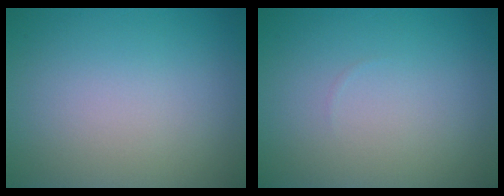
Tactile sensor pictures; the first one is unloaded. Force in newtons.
{"total": 0.0}